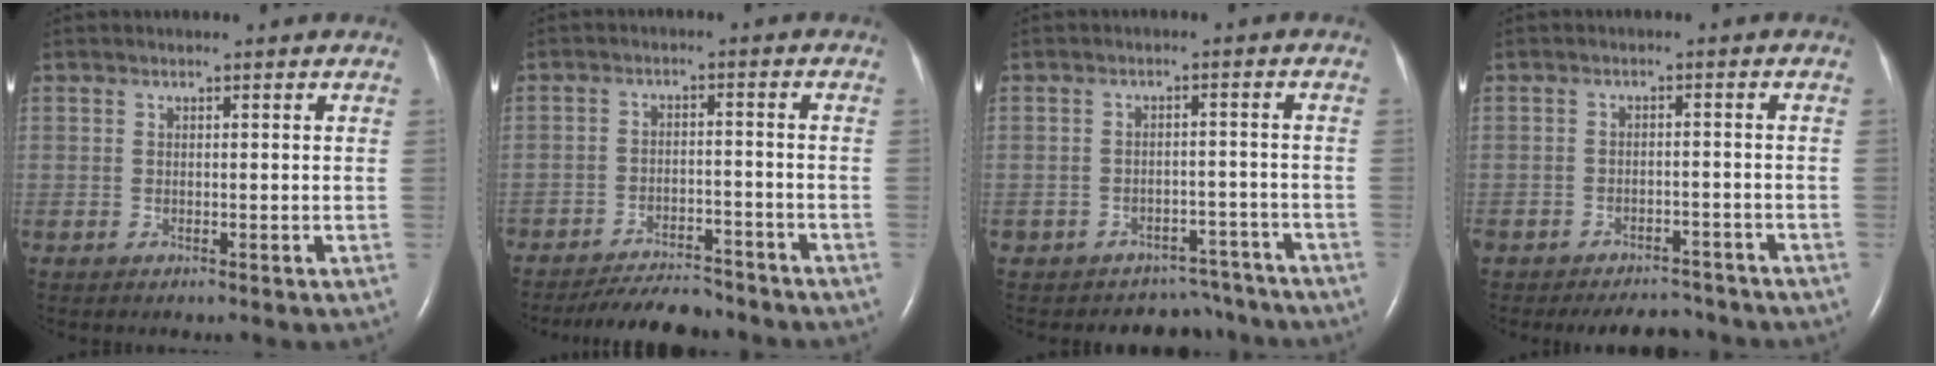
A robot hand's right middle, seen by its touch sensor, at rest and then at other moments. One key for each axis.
{"total": 8.7, "fx": -8.1, "fy": 2.1, "fz": 2.3, "tx": -0.033, "ty": -0.006, "tz": -0.122}
{"total": 7.1, "fx": -6.2, "fy": 3.4, "fz": -0.8, "tx": 0.022, "ty": 0.034, "tz": -0.072}
{"total": 7.1, "fx": -6.4, "fy": 2.7, "fz": 1.5, "tx": -0.017, "ty": 0.000, "tz": -0.082}